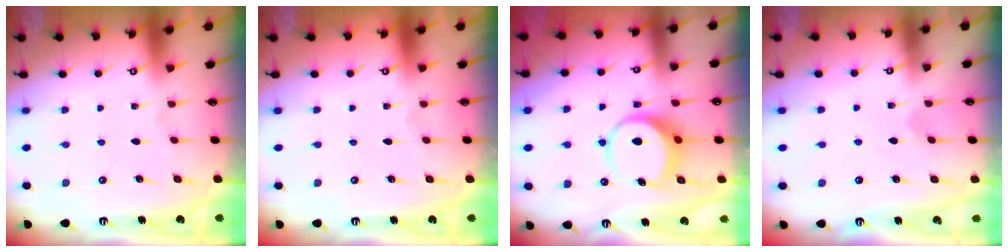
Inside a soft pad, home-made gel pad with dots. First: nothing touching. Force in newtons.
{"total": 0.0}
{"total": 8.2, "press": 8.1, "slide": 0.8}
{"total": 2.4, "press": 2.4, "slide": 0.2}